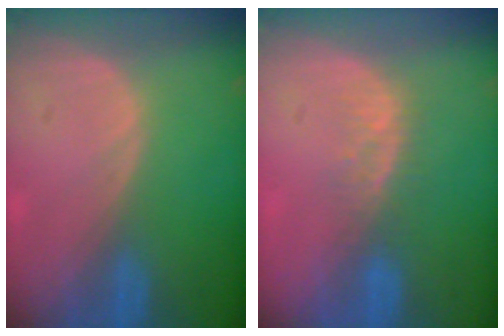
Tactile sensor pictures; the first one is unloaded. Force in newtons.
{"total": 3.5, "press": 3.0, "slide": 1.7}